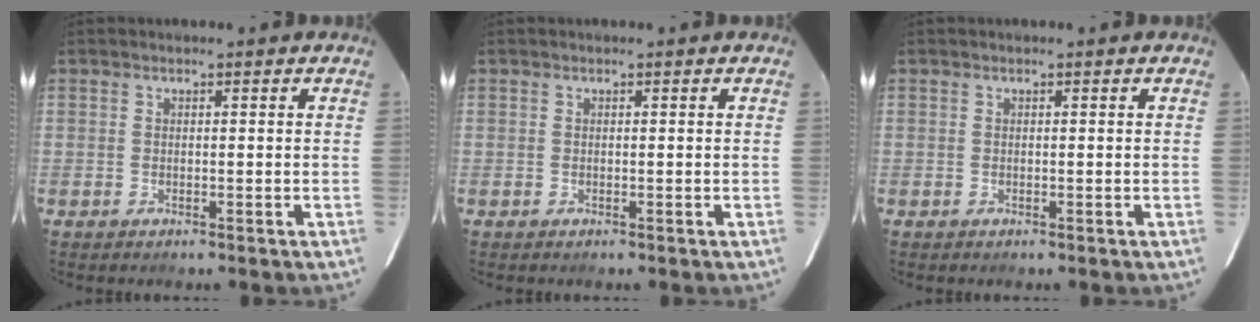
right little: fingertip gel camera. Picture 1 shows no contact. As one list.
[{"total": 0.0}, {"total": 0.0}]